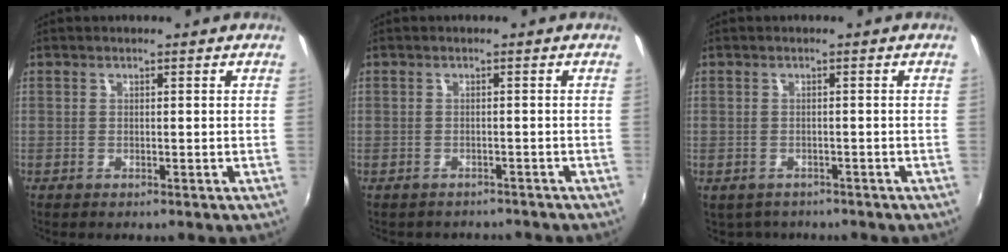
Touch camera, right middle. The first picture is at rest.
{"total": 3.2, "force": [-2.4, 2.0, 0.2], "torque": [-0.004, 0.004, -0.032]}
{"total": 3.8, "force": [-2.9, 2.2, 0.9], "torque": [-0.025, -0.016, -0.039]}